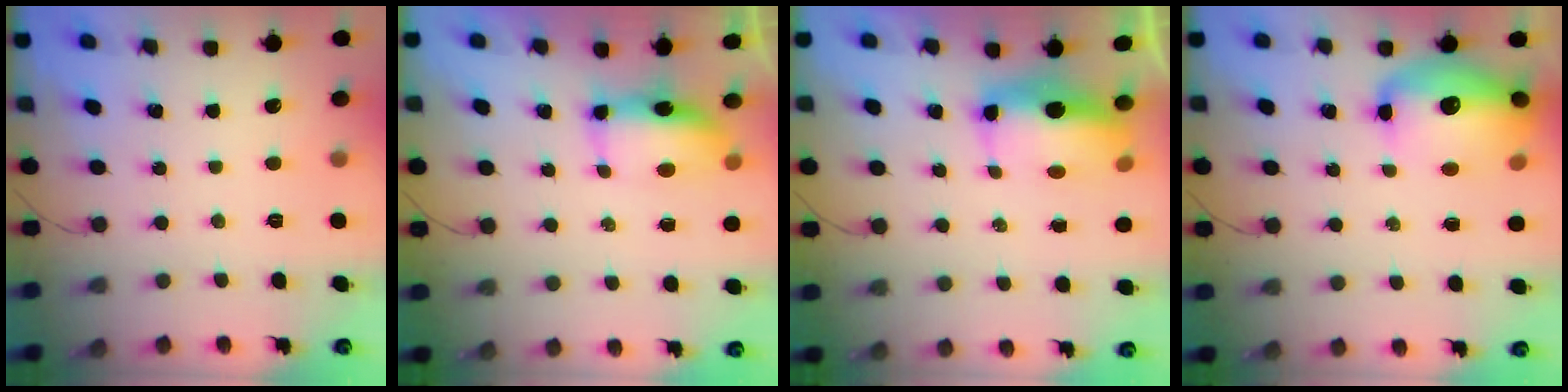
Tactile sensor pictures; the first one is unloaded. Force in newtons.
{"total": 7.7, "press": 7.3, "slide": 2.5}
{"total": 8.2, "press": 8.1, "slide": 1.0}
{"total": 14.1, "press": 13.7, "slide": 3.3}